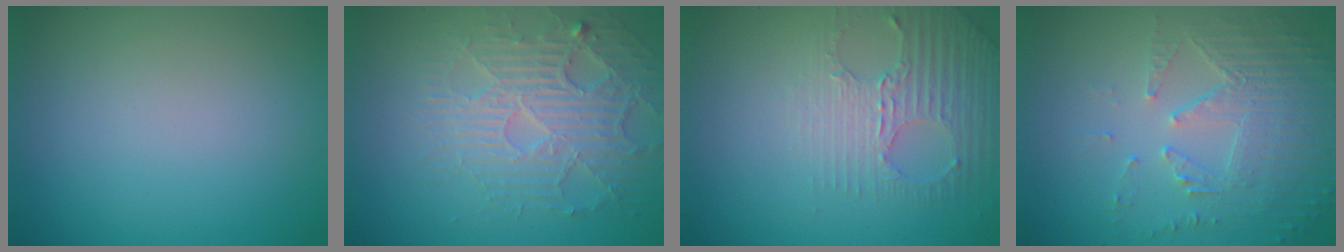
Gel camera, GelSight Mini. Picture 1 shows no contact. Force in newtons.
{"total": 4.6, "press": 4.0, "slide": 2.4}
{"total": 2.9, "press": 2.7, "slide": 1.1}
{"total": 5.8, "press": 3.8, "slide": 4.3}